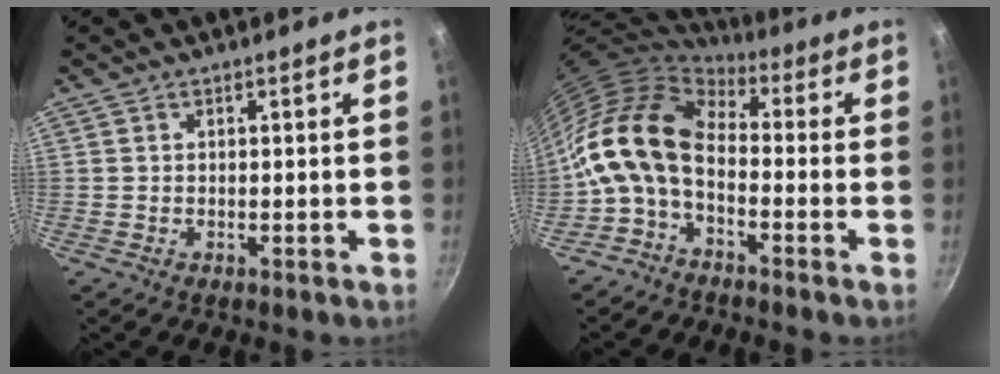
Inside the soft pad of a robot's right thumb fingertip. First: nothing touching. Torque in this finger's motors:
{"motor_torque": [1.07, 1.54, 1.36, -1.41, 0.23]}